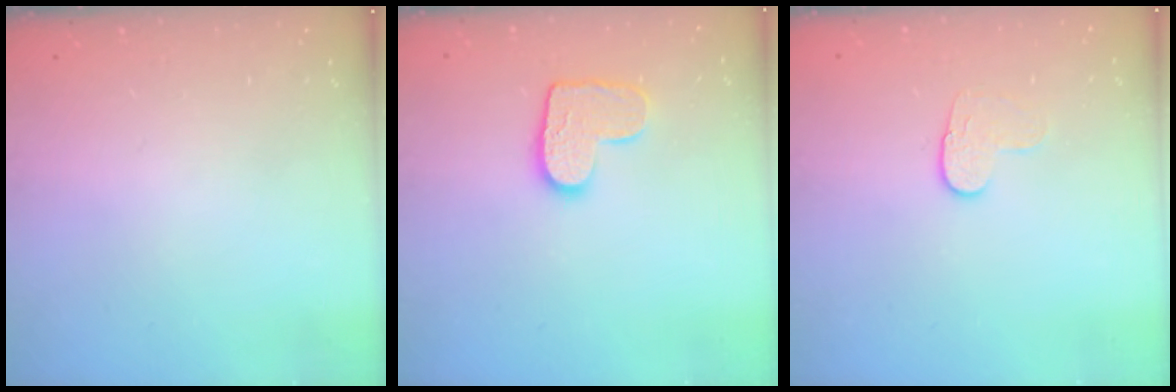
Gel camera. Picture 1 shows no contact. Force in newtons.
{"total": 10.3, "press": 10.2, "slide": 0.6}
{"total": 7.9, "press": 7.8, "slide": 0.6}